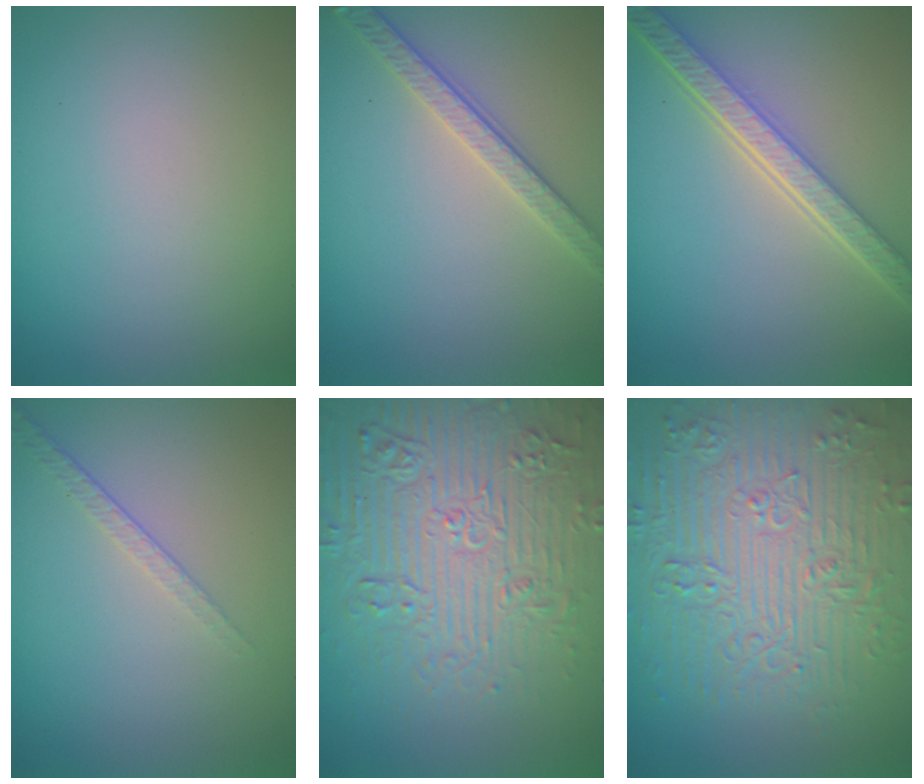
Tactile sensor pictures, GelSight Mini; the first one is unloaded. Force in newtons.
{"total": 2.8, "press": 2.7, "slide": 0.8}
{"total": 5.7, "press": 4.2, "slide": 3.9}
{"total": 1.4, "press": 0.8, "slide": 1.1}
{"total": 7.8, "press": 7.6, "slide": 1.8}
{"total": 9.2, "press": 6.8, "slide": 6.2}